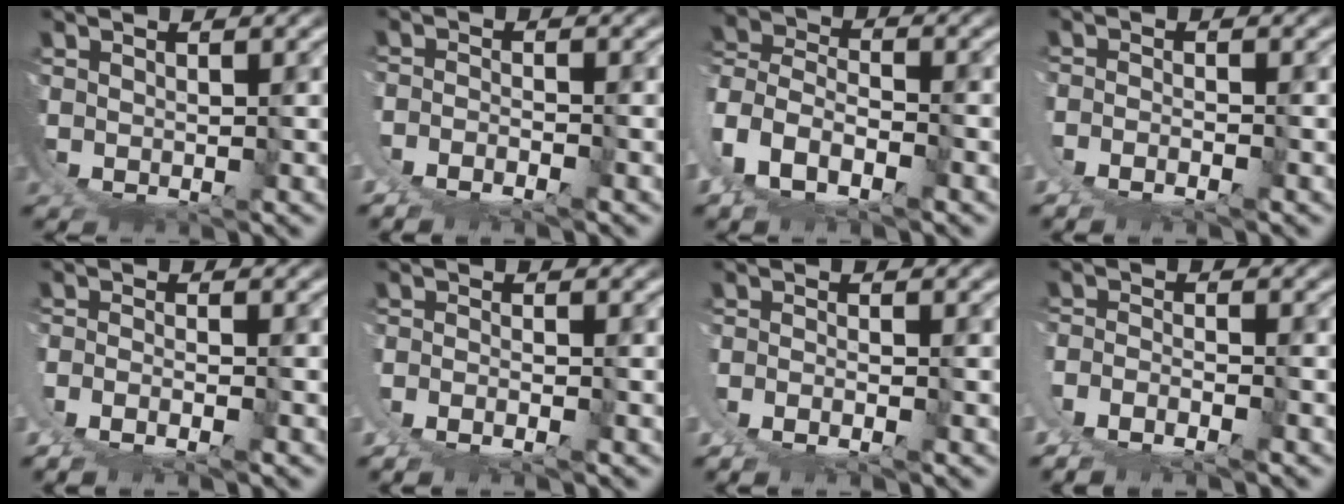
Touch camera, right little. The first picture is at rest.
{"total": 4.4, "force": [-0.8, 3.7, 2.3], "torque": [-0.055, -0.014, -0.013]}
{"total": 10.1, "force": [2.4, 8.6, 4.8], "torque": [-0.149, -0.022, 0.027]}
{"total": 3.2, "force": [-0.5, 2.4, 2.0], "torque": [-0.044, -0.010, -0.007]}
{"total": 4.9, "force": [-0.8, 3.9, 2.9], "torque": [-0.071, -0.019, -0.011]}
{"total": 3.4, "force": [-0.6, 2.6, 2.1], "torque": [-0.047, -0.012, -0.009]}
{"total": 3.2, "force": [-0.5, 2.4, 2.0], "torque": [-0.044, -0.010, -0.007]}
{"total": 7.1, "force": [-1.0, 6.2, 3.4], "torque": [-0.090, -0.022, -0.018]}